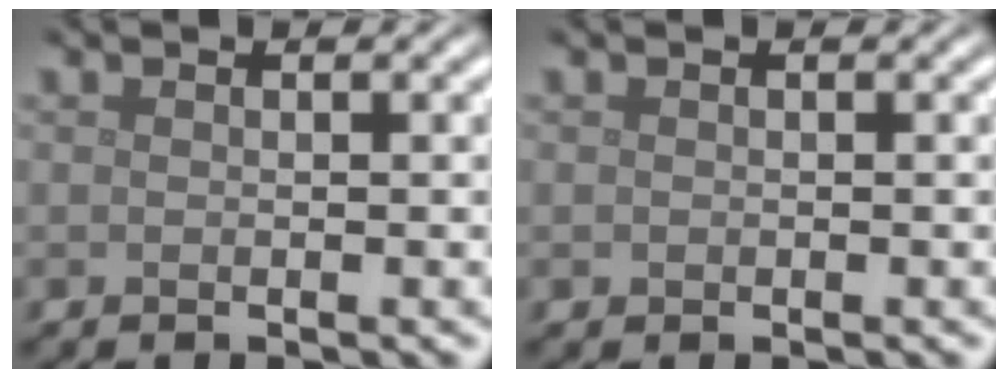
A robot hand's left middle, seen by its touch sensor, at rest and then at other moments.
{"total": 0.0}